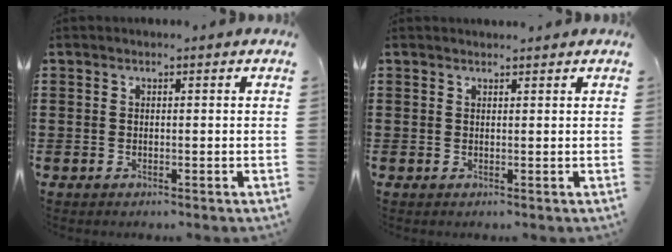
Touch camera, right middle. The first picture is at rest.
{"total": 0.8, "force": [0.8, 0.1, 0.0], "torque": [0.006, -0.004, 0.014]}